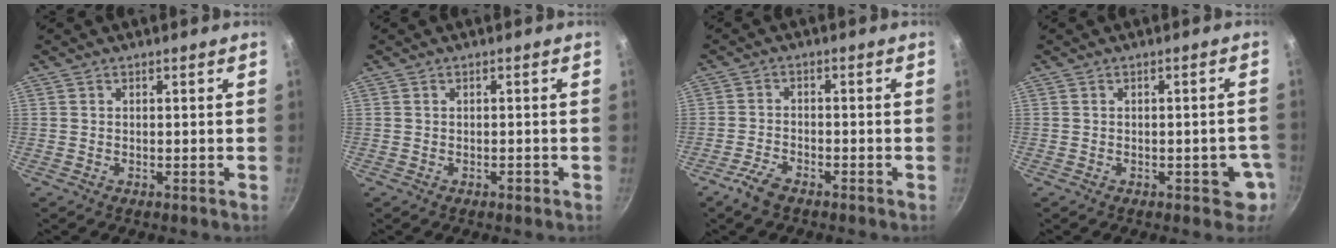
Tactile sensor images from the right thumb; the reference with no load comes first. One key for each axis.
{"total": 0.8, "fx": -0.5, "fy": 0.4, "fz": 0.5, "tx": -0.006, "ty": 0.006, "tz": -0.006}
{"total": 4.2, "fx": -3.1, "fy": 1.5, "fz": 2.4, "tx": -0.056, "ty": 0.022, "tz": -0.063}
{"total": 4.2, "fx": -1.5, "fy": 2.3, "fz": 3.1, "tx": -0.006, "ty": 0.017, "tz": -0.016}